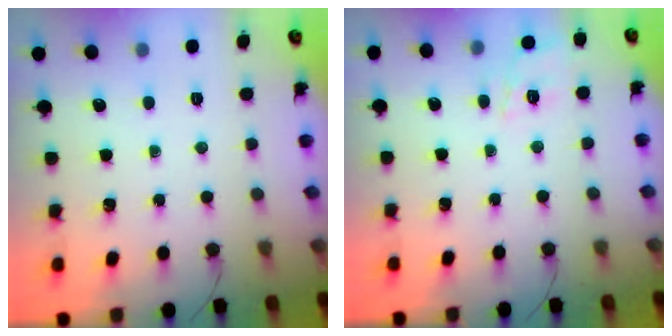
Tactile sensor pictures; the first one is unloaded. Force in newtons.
{"total": 9.6, "press": 9.5, "slide": 1.5}